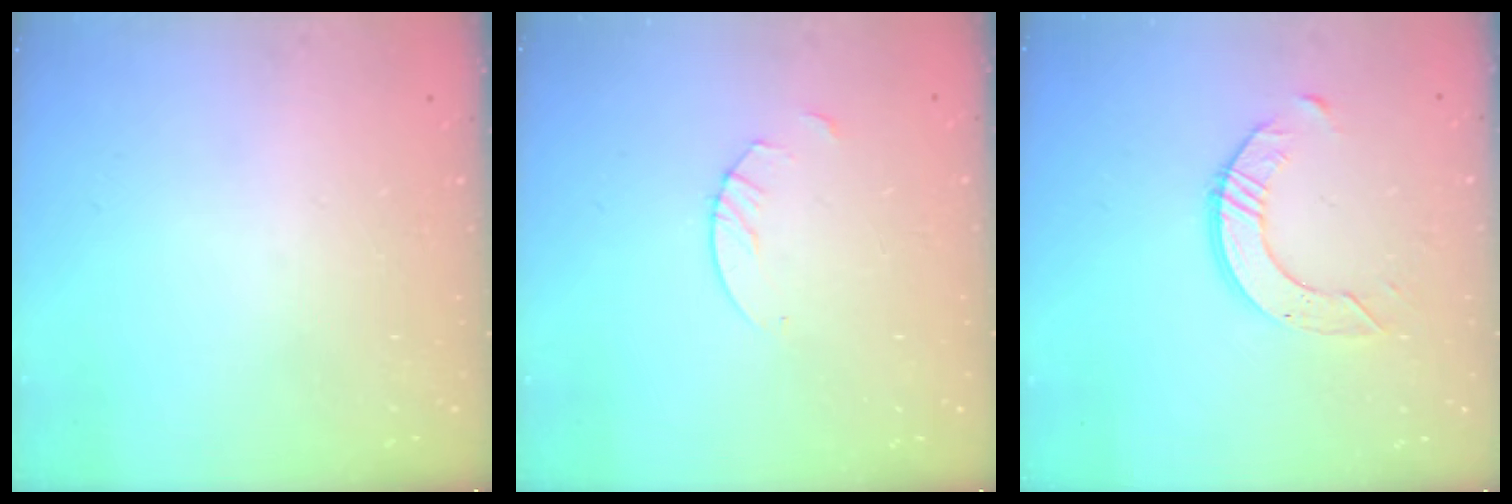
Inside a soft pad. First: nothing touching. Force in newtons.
{"total": 2.7, "press": 2.7, "slide": 0.2}
{"total": 6.4, "press": 6.4, "slide": 0.6}